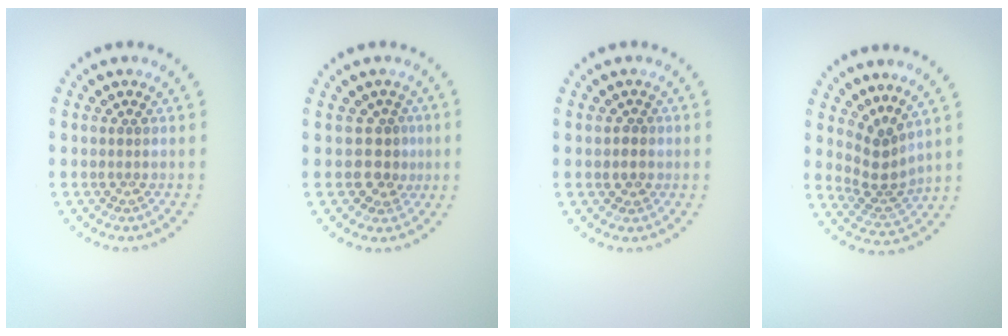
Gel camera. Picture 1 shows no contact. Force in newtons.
{"total": 2.4, "press": 2.1, "slide": 1.3}
{"total": 0.9, "press": 0.8, "slide": 0.4}
{"total": 2.9, "press": 1.9, "slide": 2.2}